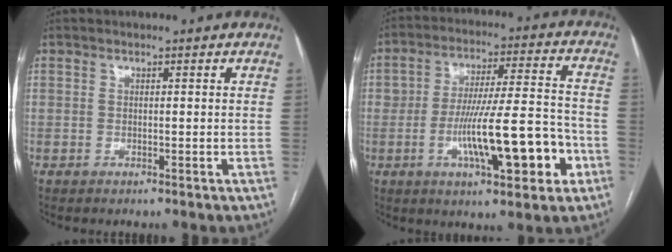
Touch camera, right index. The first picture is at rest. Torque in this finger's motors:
{"motor_torque": [1.46, -0.66, 0.39, 0.08]}